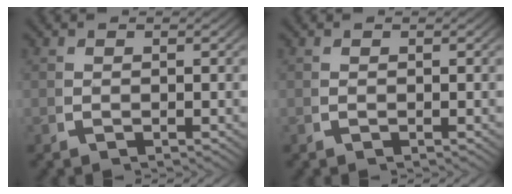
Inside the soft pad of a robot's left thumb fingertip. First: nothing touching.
{"total": 0.0}